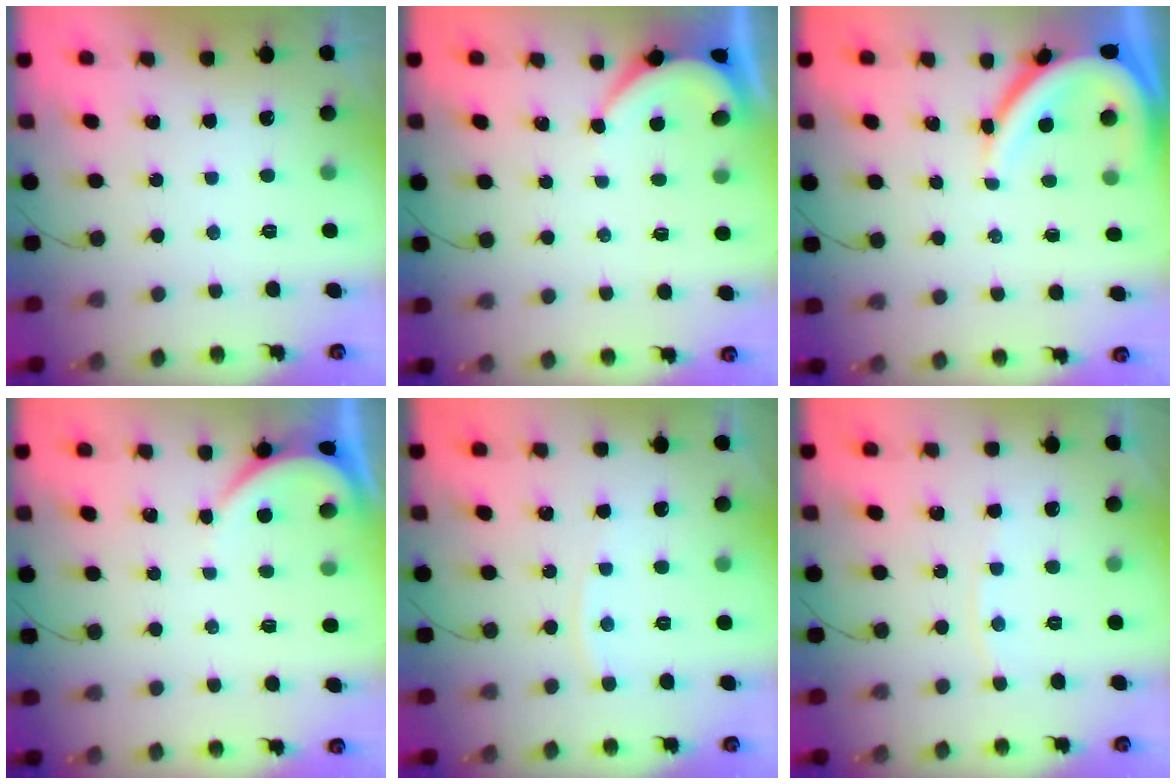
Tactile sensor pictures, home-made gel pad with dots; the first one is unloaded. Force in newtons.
{"total": 3.1, "press": 3.1, "slide": 0.4}
{"total": 9.2, "press": 9.1, "slide": 0.9}
{"total": 2.6, "press": 2.6, "slide": 0.2}
{"total": 2.8, "press": 2.7, "slide": 0.4}
{"total": 4.6, "press": 4.5, "slide": 0.7}